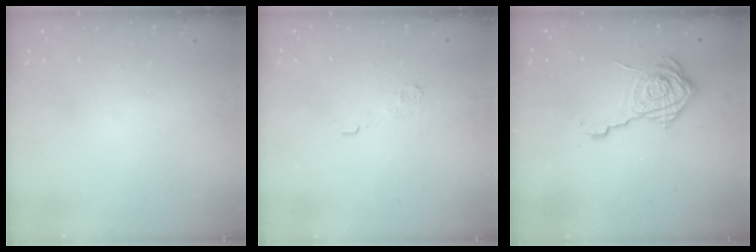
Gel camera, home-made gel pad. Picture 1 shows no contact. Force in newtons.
{"total": 4.3, "press": 4.3, "slide": 0.6}
{"total": 14.4, "press": 14.4, "slide": 0.9}